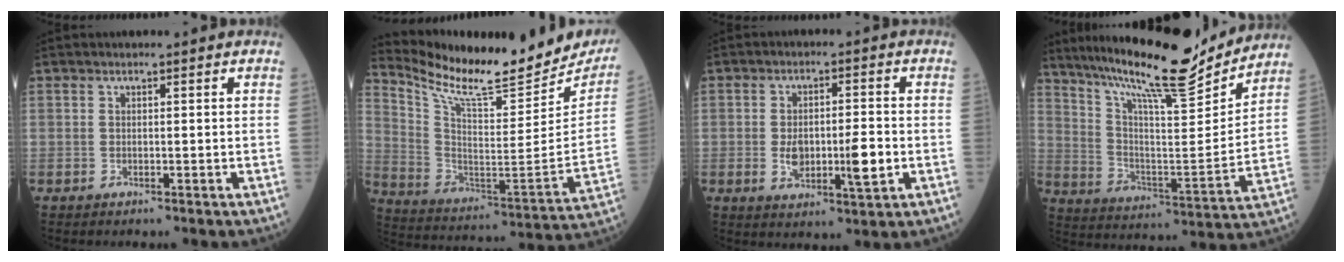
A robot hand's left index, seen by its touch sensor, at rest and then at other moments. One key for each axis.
{"total": 22.6, "fx": 20.2, "fy": 5.0, "fz": 8.9, "tx": -0.161, "ty": -0.054, "tz": 0.303}
{"total": 8.1, "fx": -1.4, "fy": 2.4, "fz": 7.6, "tx": -0.137, "ty": -0.002, "tz": -0.018}
{"total": 21.8, "fx": 18.9, "fy": 2.0, "fz": 10.7, "tx": -0.195, "ty": -0.015, "tz": 0.297}